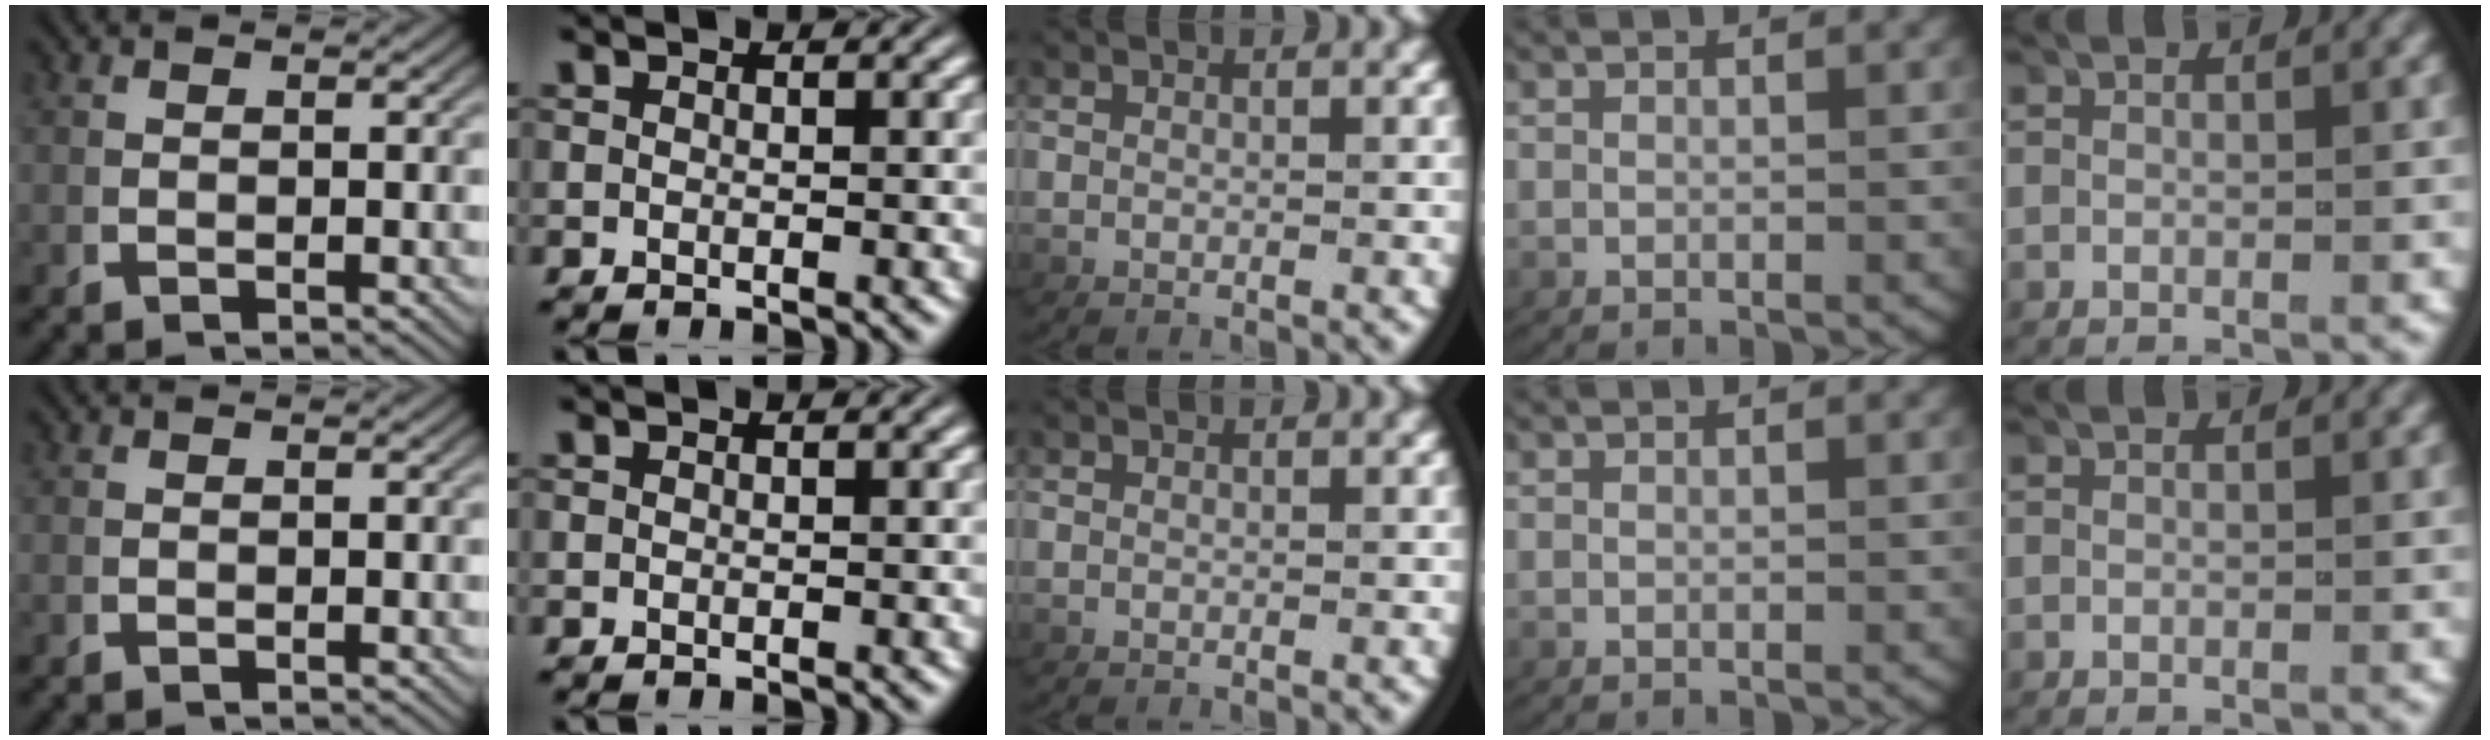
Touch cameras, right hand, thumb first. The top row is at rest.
{}